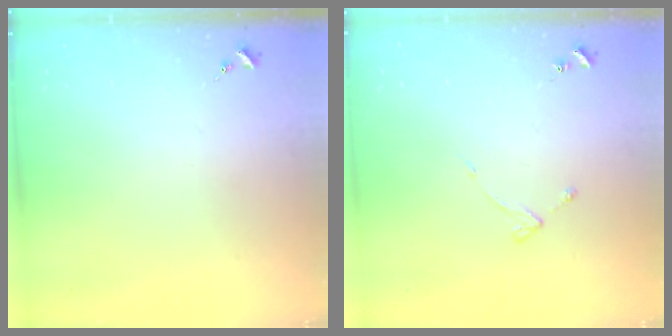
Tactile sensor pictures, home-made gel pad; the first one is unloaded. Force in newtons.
{"total": 3.7, "press": 3.6, "slide": 0.5}